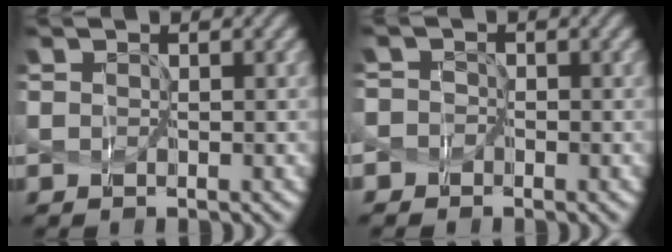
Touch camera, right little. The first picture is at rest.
{"total": 1.8, "force": [-1.0, 1.5, 0.1], "torque": [0.007, 0.013, -0.031]}